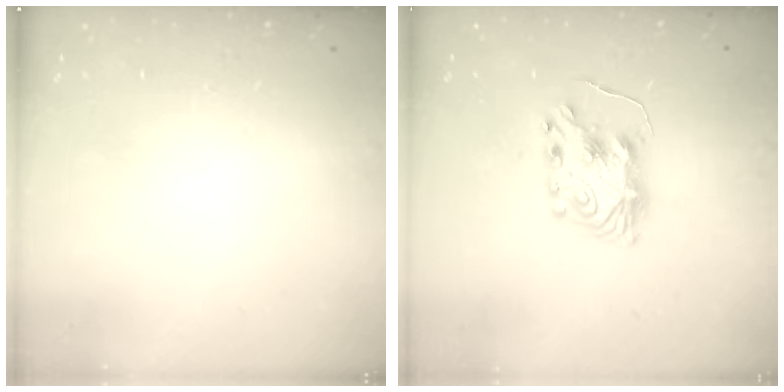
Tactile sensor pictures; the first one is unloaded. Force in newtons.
{"total": 8.8, "press": 8.8, "slide": 0.6}